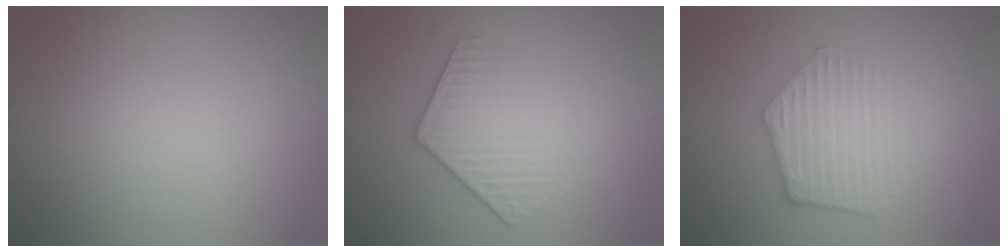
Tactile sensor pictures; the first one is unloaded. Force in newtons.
{"total": 4.3, "press": 3.0, "slide": 3.0}
{"total": 3.3, "press": 3.2, "slide": 1.0}